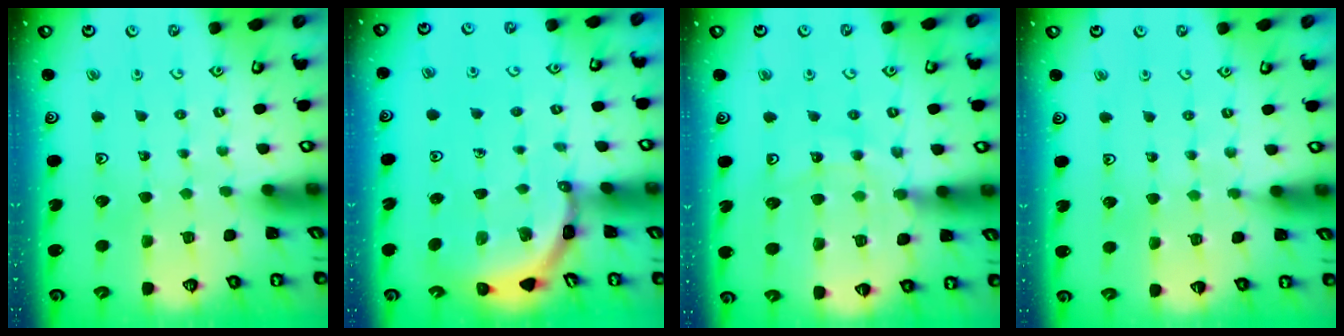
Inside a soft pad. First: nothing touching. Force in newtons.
{"total": 3.6, "press": 3.6, "slide": 0.2}
{"total": 12.0, "press": 11.9, "slide": 1.5}
{"total": 3.7, "press": 3.6, "slide": 0.6}